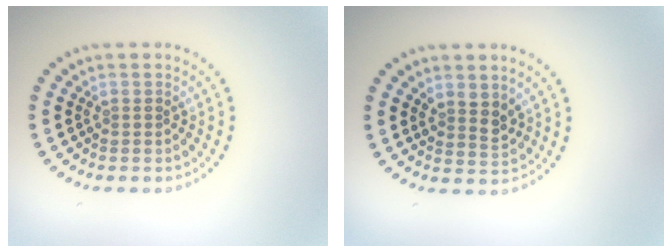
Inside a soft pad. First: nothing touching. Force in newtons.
{"total": 1.9, "press": 1.6, "slide": 1.0}